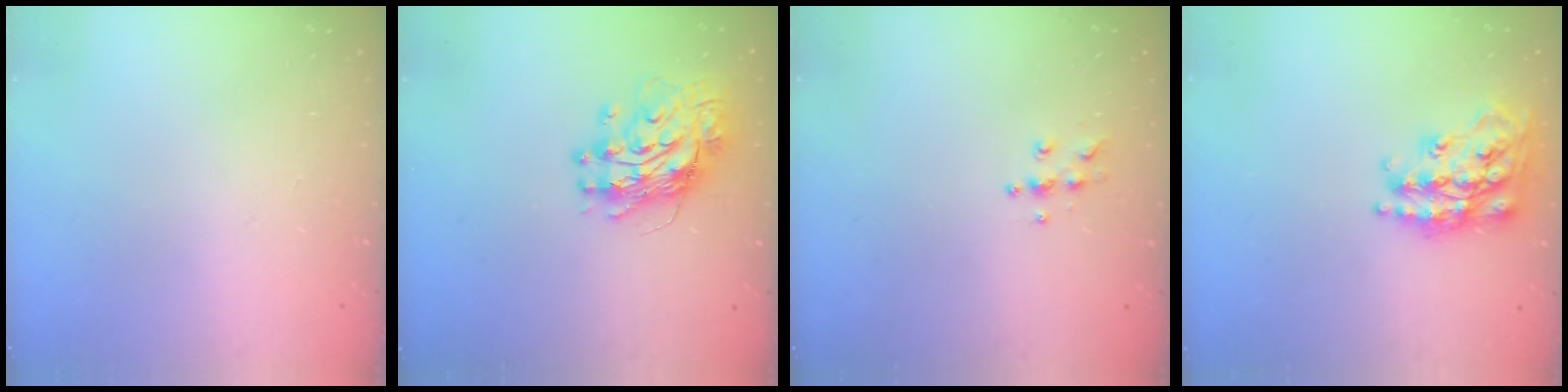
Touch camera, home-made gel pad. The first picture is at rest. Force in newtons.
{"total": 11.6, "press": 11.6, "slide": 1.2}
{"total": 6.9, "press": 6.9, "slide": 0.4}
{"total": 20.4, "press": 20.4, "slide": 1.4}